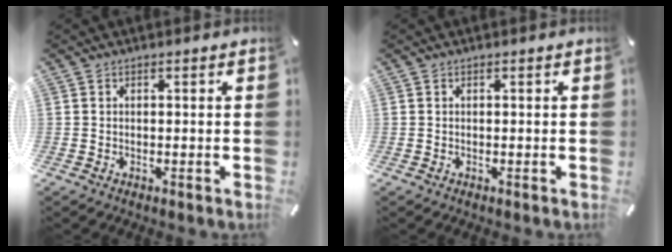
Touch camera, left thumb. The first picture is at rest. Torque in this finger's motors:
{"motor_torque": [-0.06, 0.06, -0.03, -0.06, 0.00]}